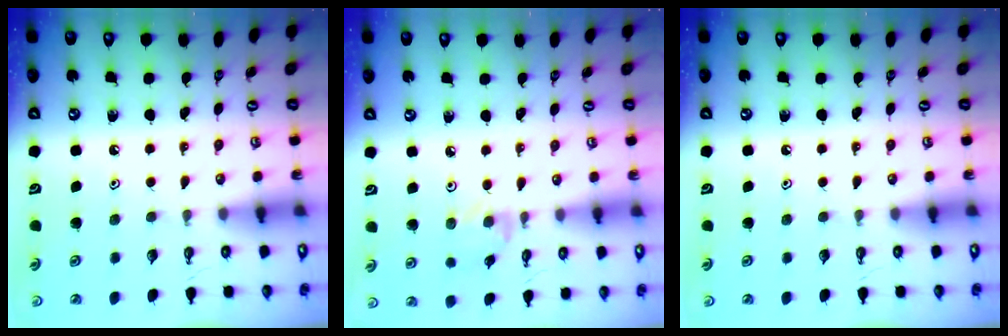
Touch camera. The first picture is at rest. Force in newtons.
{"total": 4.1, "press": 4.1, "slide": 0.6}
{"total": 0.0}